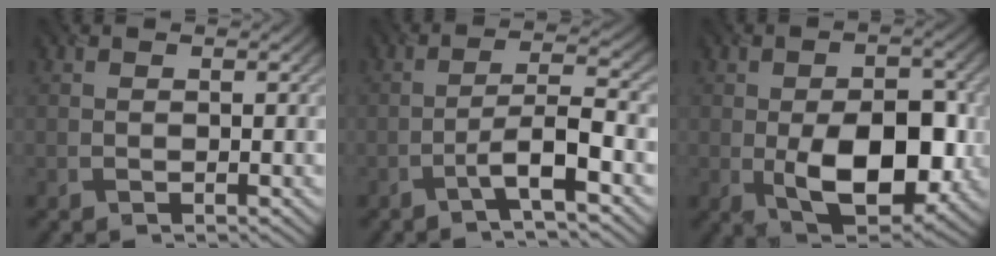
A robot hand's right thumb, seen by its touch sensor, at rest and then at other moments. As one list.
[{"total": 5.3, "force": [-3.0, 0.5, 4.3], "torque": [-0.075, 0.016, -0.066]}, {"total": 11.8, "force": [-2.4, 6.6, 9.5], "torque": [-0.149, -0.018, -0.035]}]